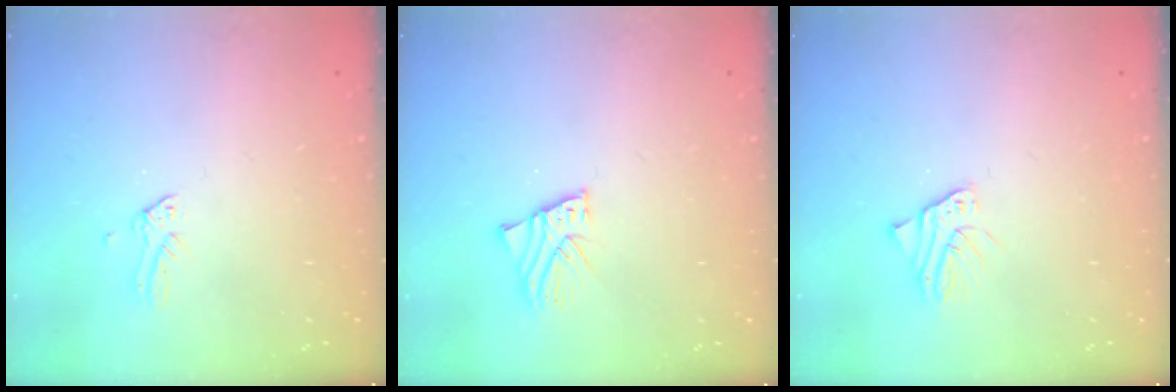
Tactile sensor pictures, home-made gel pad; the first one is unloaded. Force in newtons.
{"total": 2.3, "press": 2.3, "slide": 0.2}
{"total": 2.8, "press": 2.8, "slide": 0.3}